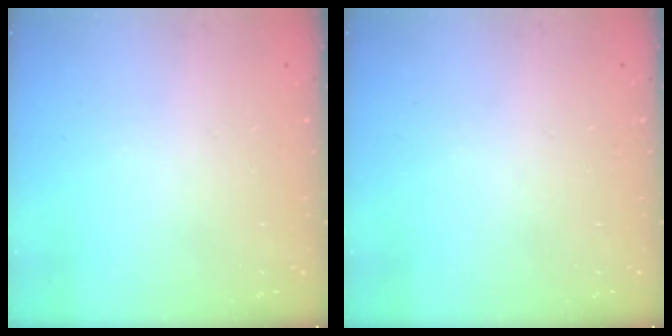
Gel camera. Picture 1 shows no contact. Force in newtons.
{"total": 0.0}